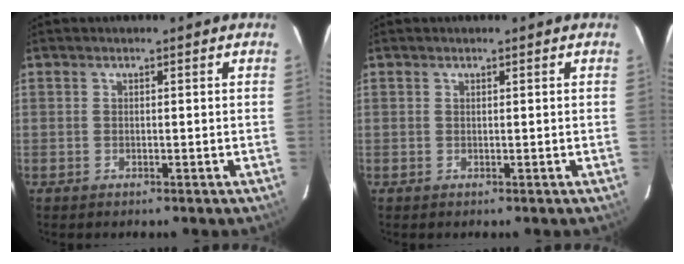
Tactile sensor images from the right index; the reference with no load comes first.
{"total": 0.0}